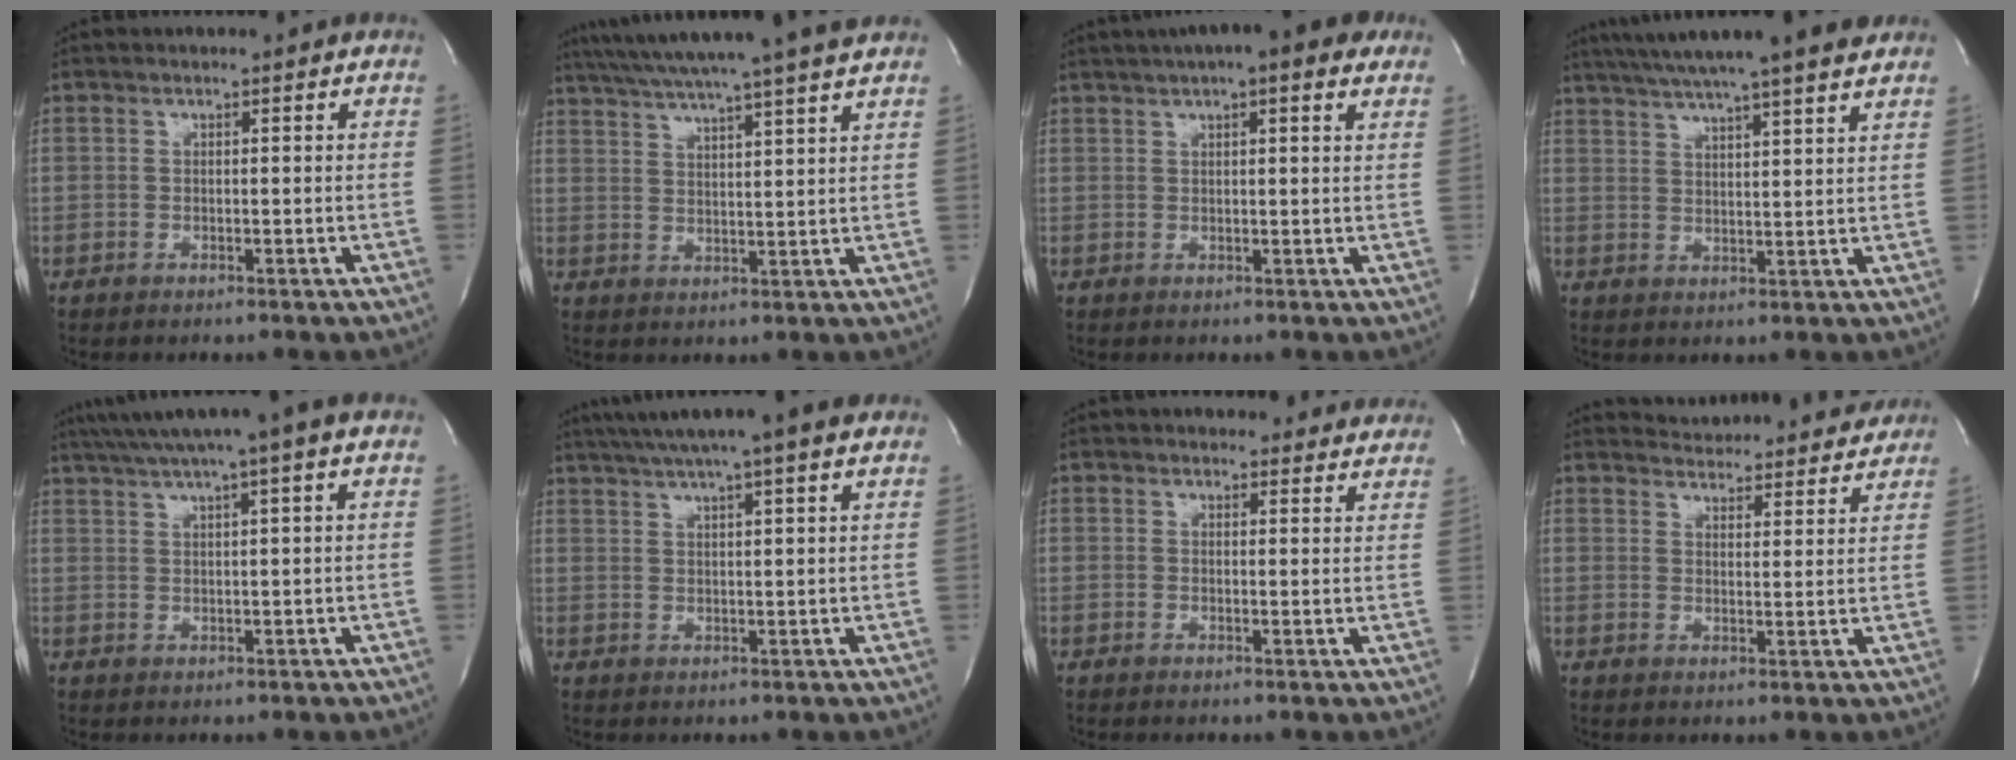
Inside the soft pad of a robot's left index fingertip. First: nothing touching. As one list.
[{"total": 17.6, "force": [15.4, -1.2, 8.5], "torque": [-0.150, 0.003, 0.217]}, {"total": 10.8, "force": [7.6, 2.1, 7.4], "torque": [-0.114, 0.036, 0.102]}, {"total": 17.8, "force": [15.2, 0.3, 9.2], "torque": [-0.160, 0.024, 0.211]}, {"total": 9.5, "force": [7.2, -1.2, 6.0], "torque": [-0.106, 0.030, 0.102]}, {"total": 12.9, "force": [10.6, -0.2, 7.4], "torque": [-0.132, 0.033, 0.143]}, {"total": 11.1, "force": [10.5, 3.0, 2.0], "torque": [0.010, -0.003, 0.100]}, {"total": 16.3, "force": [15.8, 2.9, 2.9], "torque": [-0.031, -0.005, 0.193]}]